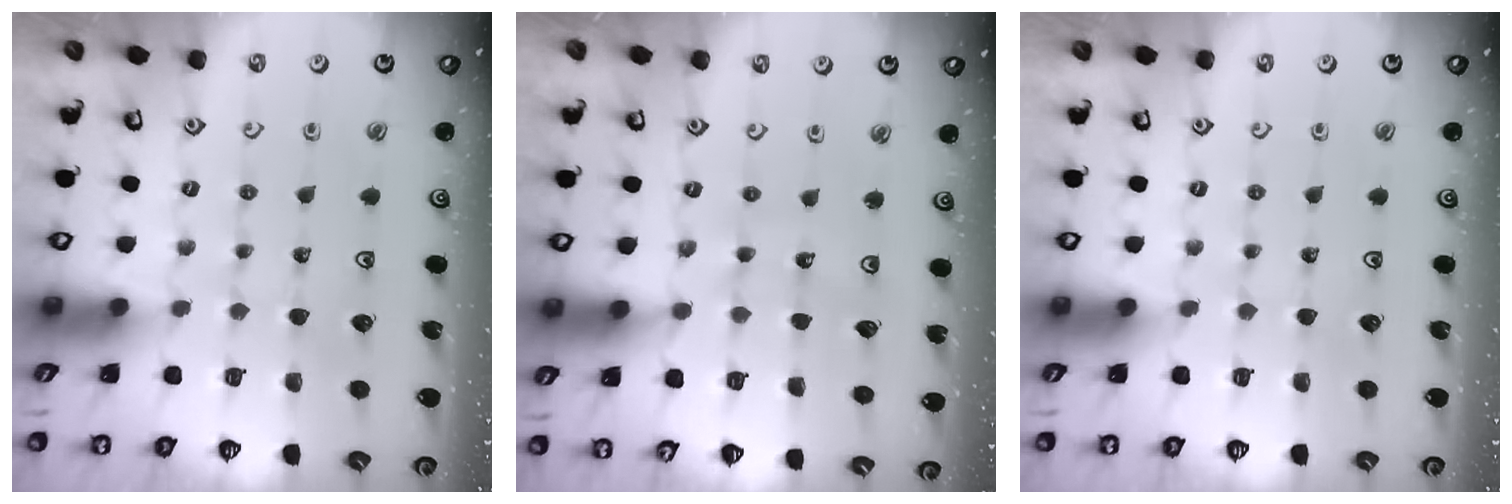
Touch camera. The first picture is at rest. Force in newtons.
{"total": 8.1, "press": 8.1, "slide": 0.9}
{"total": 0.0}